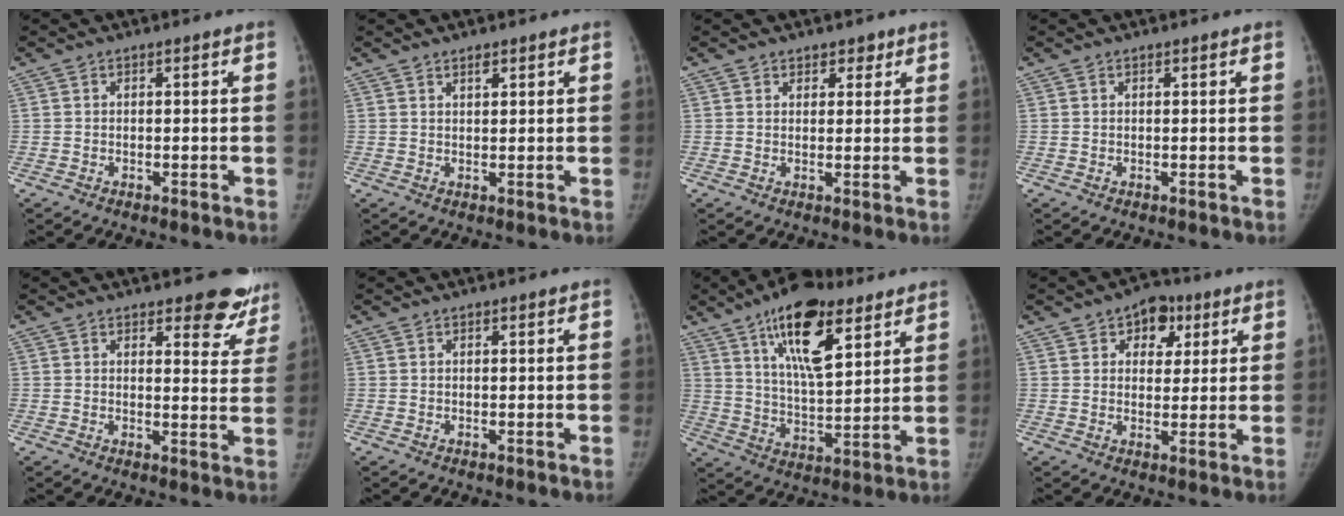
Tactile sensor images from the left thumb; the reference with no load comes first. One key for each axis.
{"total": 1.6, "fx": 1.2, "fy": 0.7, "fz": 0.8, "tx": -0.006, "ty": -0.008, "tz": 0.020}
{"total": 2.7, "fx": 1.8, "fy": 1.8, "fz": 0.8, "tx": 0.016, "ty": -0.010, "tz": 0.024}
{"total": 0.0}
{"total": 8.4, "fx": 6.9, "fy": 3.4, "fz": 3.5, "tx": 0.003, "ty": -0.046, "tz": 0.069}
{"total": 0.0}
{"total": 17.5, "fx": 9.7, "fy": 6.9, "fz": 12.9, "tx": -0.182, "ty": -0.042, "tz": 0.164}
{"total": 7.4, "fx": 3.5, "fy": 5.1, "fz": 4.0, "tx": -0.014, "ty": -0.008, "tz": 0.045}